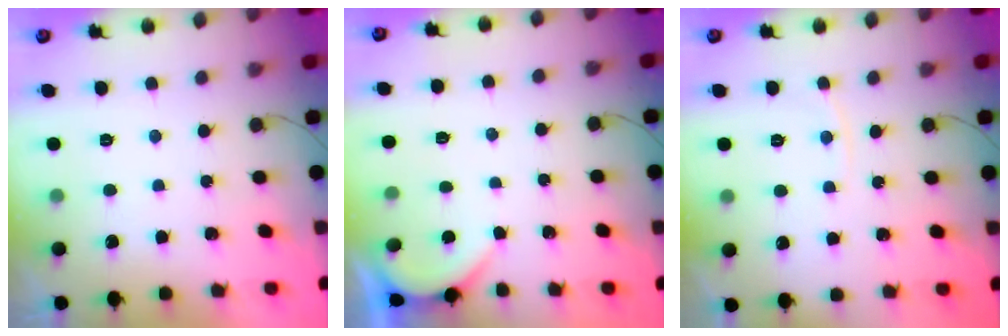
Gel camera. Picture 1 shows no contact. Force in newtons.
{"total": 1.9, "press": 1.9, "slide": 0.3}
{"total": 4.5, "press": 4.5, "slide": 0.4}